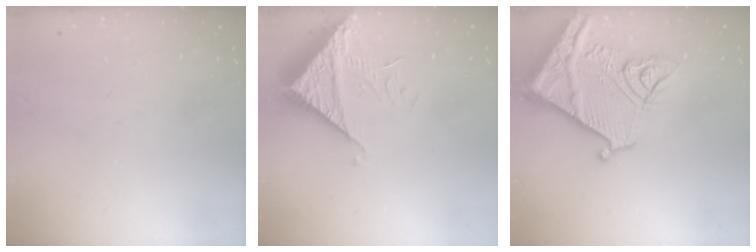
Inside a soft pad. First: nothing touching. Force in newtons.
{"total": 9.1, "press": 9.1, "slide": 0.9}
{"total": 18.7, "press": 18.6, "slide": 2.1}